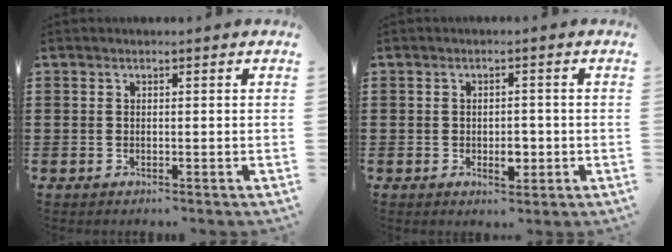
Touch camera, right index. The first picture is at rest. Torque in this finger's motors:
{"motor_torque": [1.21, 0.62, 0.07, 0.04]}